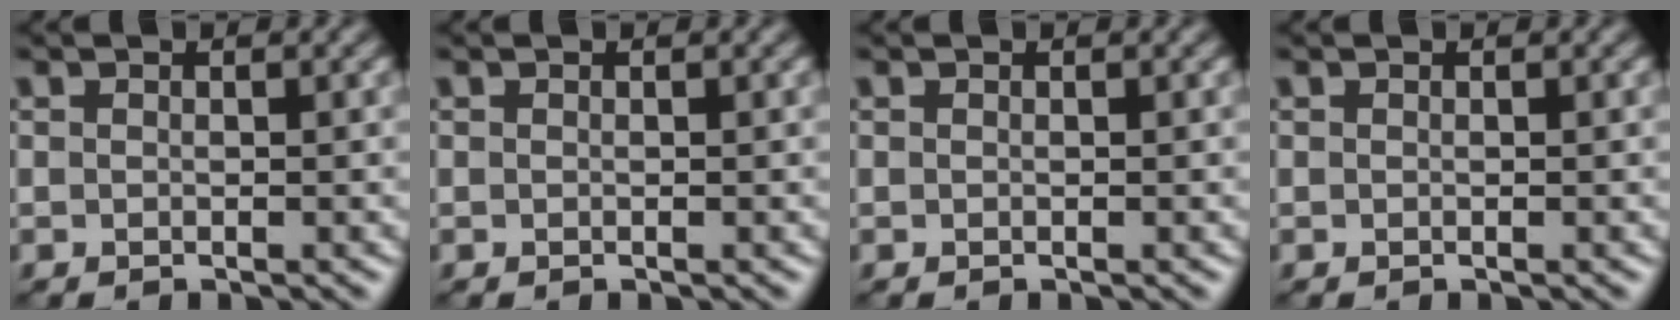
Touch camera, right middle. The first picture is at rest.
{"total": 0.0}
{"total": 0.0}
{"total": 0.0}